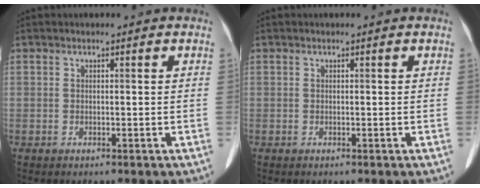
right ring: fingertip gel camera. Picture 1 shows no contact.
{"total": 0.0}